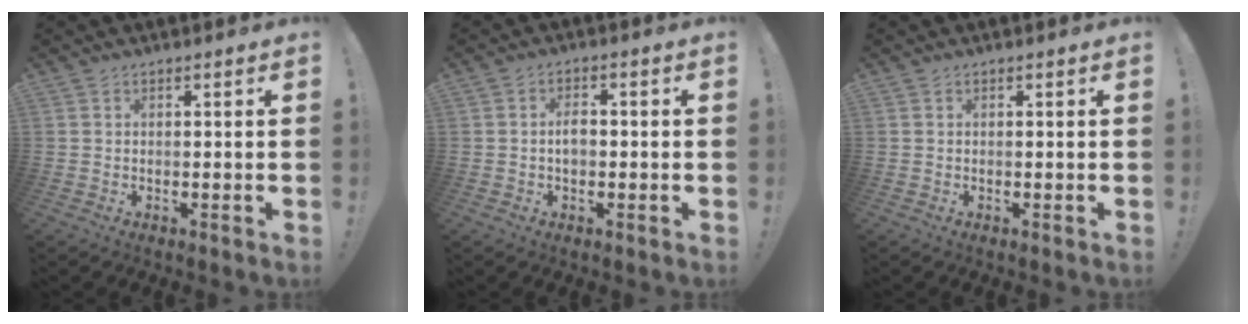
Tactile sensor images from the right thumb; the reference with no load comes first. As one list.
[{"total": 3.4, "force": [-0.4, 2.2, 2.6], "torque": [-0.046, 0.009, -0.009]}, {"total": 0.0}]